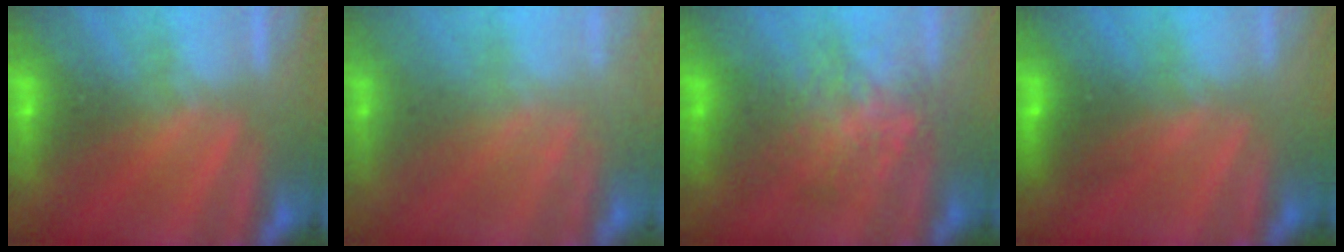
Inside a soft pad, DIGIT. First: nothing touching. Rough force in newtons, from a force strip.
{"total": 2.4}
{"total": 2.3}
{"total": 2.8}